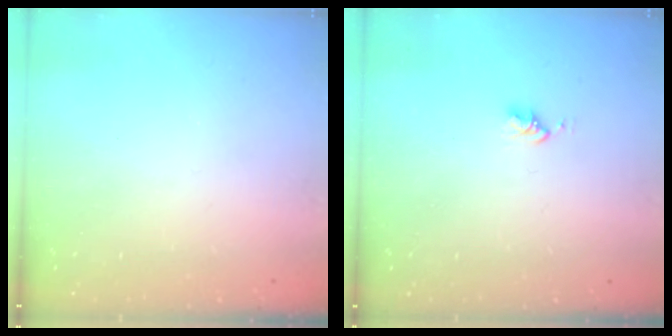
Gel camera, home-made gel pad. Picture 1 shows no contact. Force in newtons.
{"total": 2.6, "press": 2.6, "slide": 0.4}